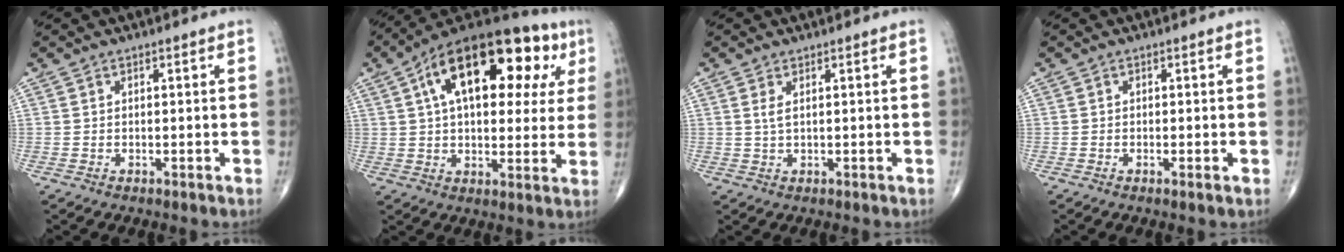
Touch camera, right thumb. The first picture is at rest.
{"total": 25.3, "force": [8.8, 13.0, 19.8], "torque": [-0.272, 0.030, 0.127]}
{"total": 1.7, "force": [0.7, 0.5, 1.5], "torque": [-0.035, -0.001, 0.019]}
{"total": 0.9, "force": [-0.3, 0.1, 0.9], "torque": [-0.020, -0.003, -0.006]}